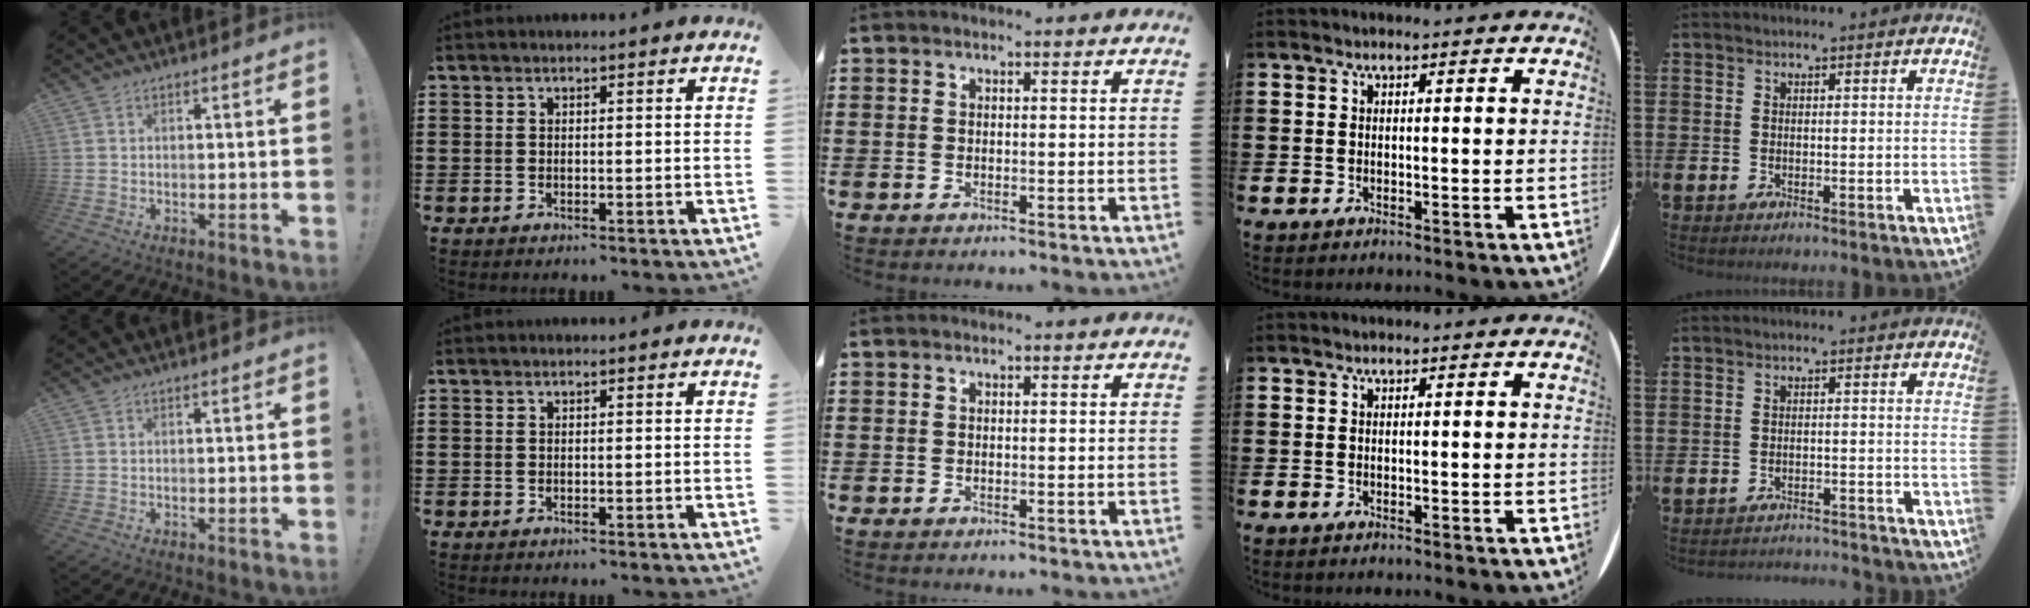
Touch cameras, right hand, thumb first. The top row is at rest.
{"little": {"total": 1.9, "force": [-1.9, -0.1, -0.2], "torque": [-0.002, 0.003, -0.042]}}